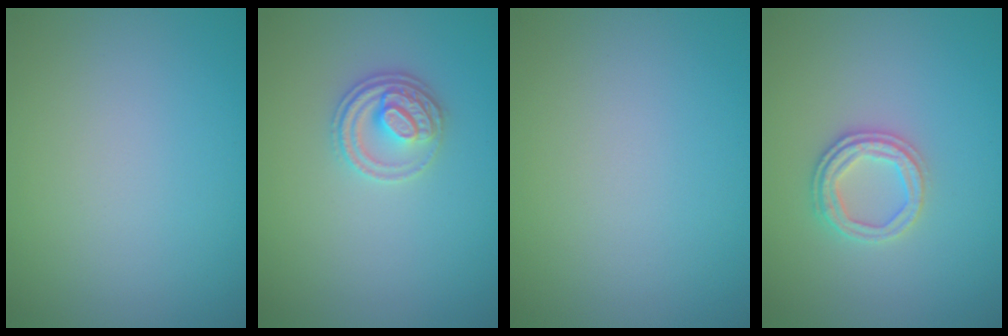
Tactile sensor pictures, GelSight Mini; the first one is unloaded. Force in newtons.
{"total": 2.7, "press": 2.5, "slide": 1.0}
{"total": 0.0}
{"total": 2.5, "press": 2.4, "slide": 0.6}